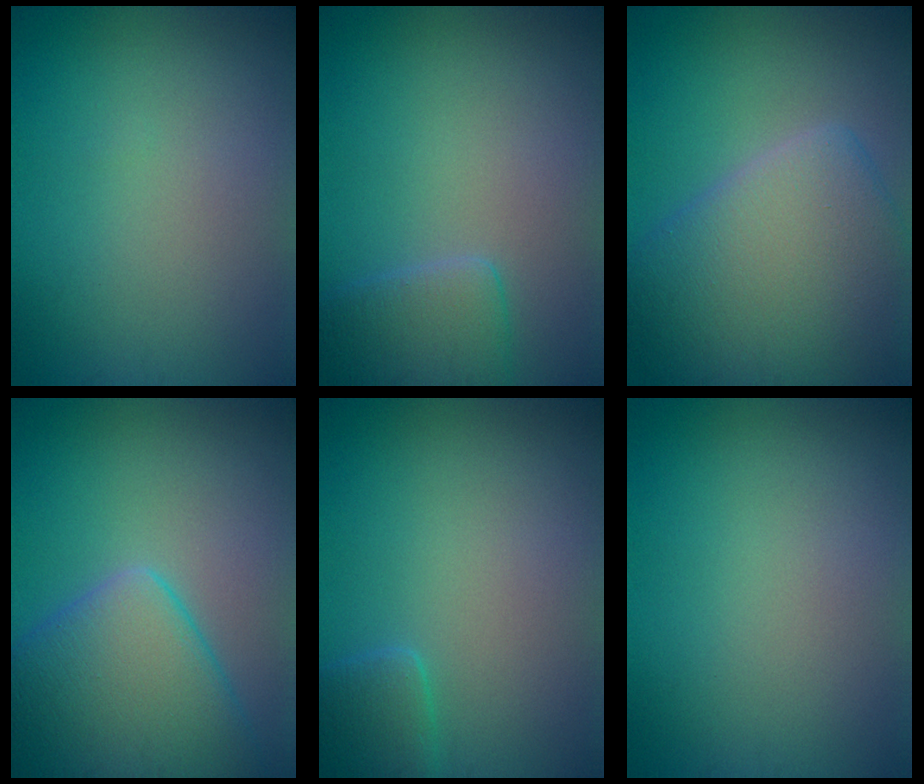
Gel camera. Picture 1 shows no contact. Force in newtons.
{"total": 3.3, "press": 3.3, "slide": 0.3}
{"total": 9.4, "press": 9.3, "slide": 0.6}
{"total": 9.2, "press": 9.2, "slide": 0.5}
{"total": 2.4, "press": 2.4, "slide": 0.1}
{"total": 0.0}